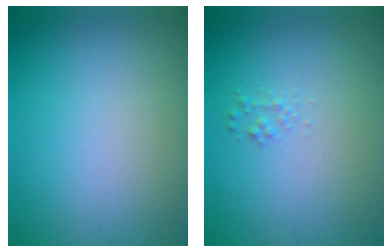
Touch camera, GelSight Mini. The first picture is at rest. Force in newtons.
{"total": 0.7, "press": 0.7, "slide": 0.0}